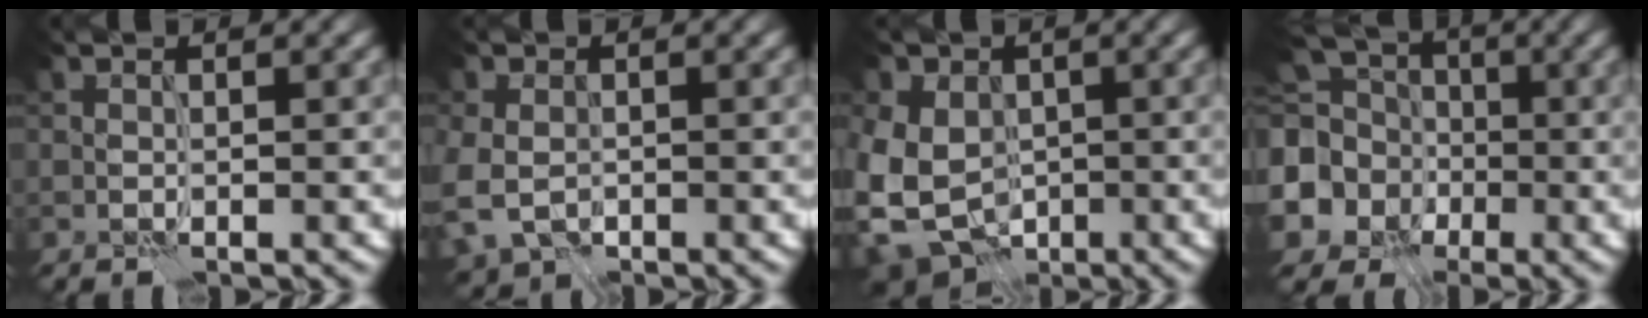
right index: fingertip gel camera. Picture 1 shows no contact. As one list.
[{"total": 5.0, "force": [-1.0, 3.8, 3.1], "torque": [-0.089, -0.015, -0.014]}, {"total": 10.0, "force": [-1.2, 8.0, 5.9], "torque": [-0.118, -0.013, -0.037]}, {"total": 9.0, "force": [-0.5, 8.1, 4.0], "torque": [-0.107, -0.018, -0.037]}]